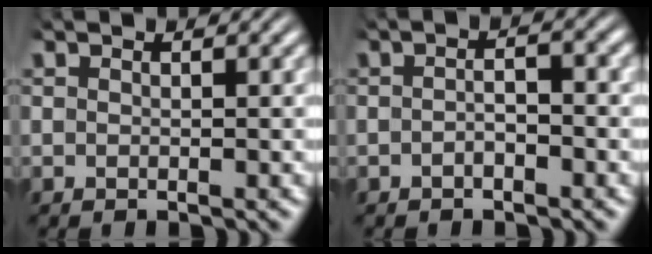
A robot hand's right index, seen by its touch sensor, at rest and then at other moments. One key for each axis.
{"total": 1.9, "fx": -0.9, "fy": 0.5, "fz": 1.5, "tx": -0.017, "ty": -0.001, "tz": -0.019}